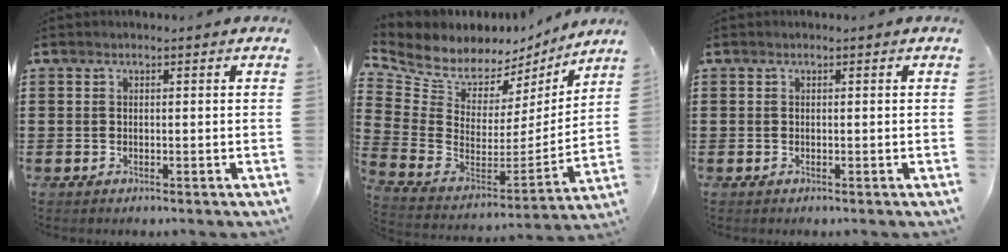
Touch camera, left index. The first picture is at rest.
{"total": 6.9, "force": [6.0, 3.4, 1.0], "torque": [-0.065, -0.050, 0.107]}
{"total": 0.0}